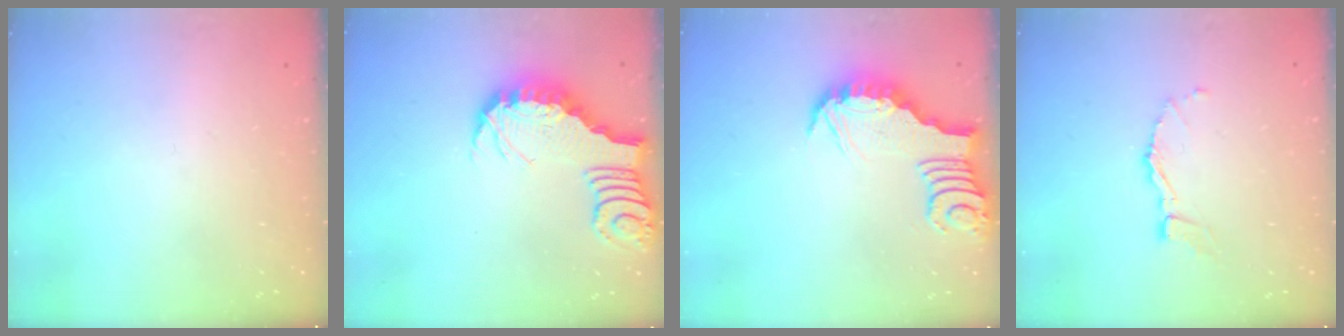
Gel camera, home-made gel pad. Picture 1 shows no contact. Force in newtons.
{"total": 3.2, "press": 3.1, "slide": 0.5}
{"total": 3.4, "press": 3.4, "slide": 0.1}
{"total": 7.1, "press": 7.1, "slide": 0.7}